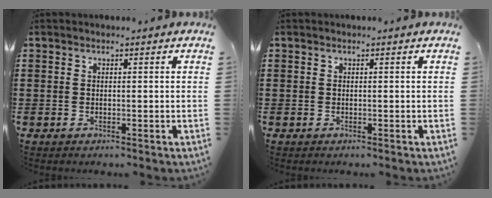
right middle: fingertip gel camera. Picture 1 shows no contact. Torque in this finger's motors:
{"motor_torque": [-0.02, 0.00, 0.00, 0.00]}